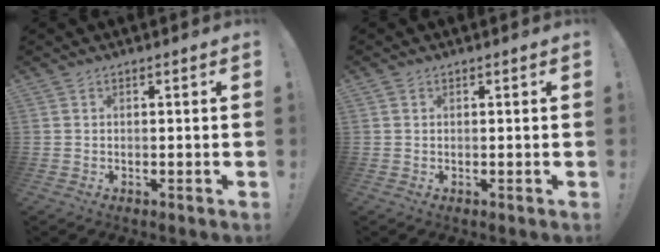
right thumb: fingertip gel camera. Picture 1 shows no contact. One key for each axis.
{"total": 0.0}